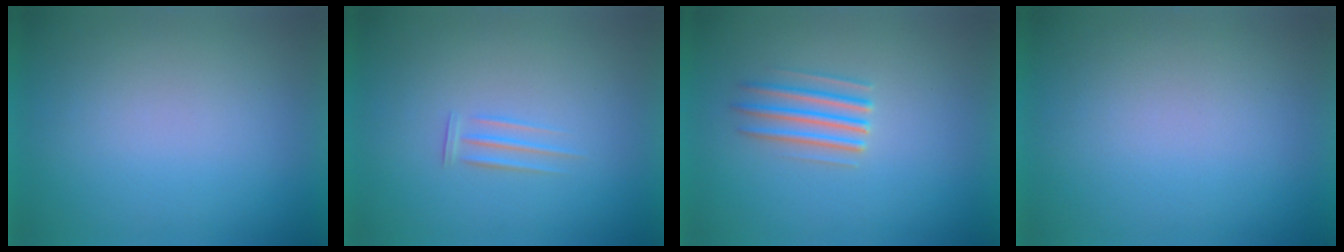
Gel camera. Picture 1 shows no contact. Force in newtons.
{"total": 1.6}
{"total": 2.8}
{"total": 0.0}